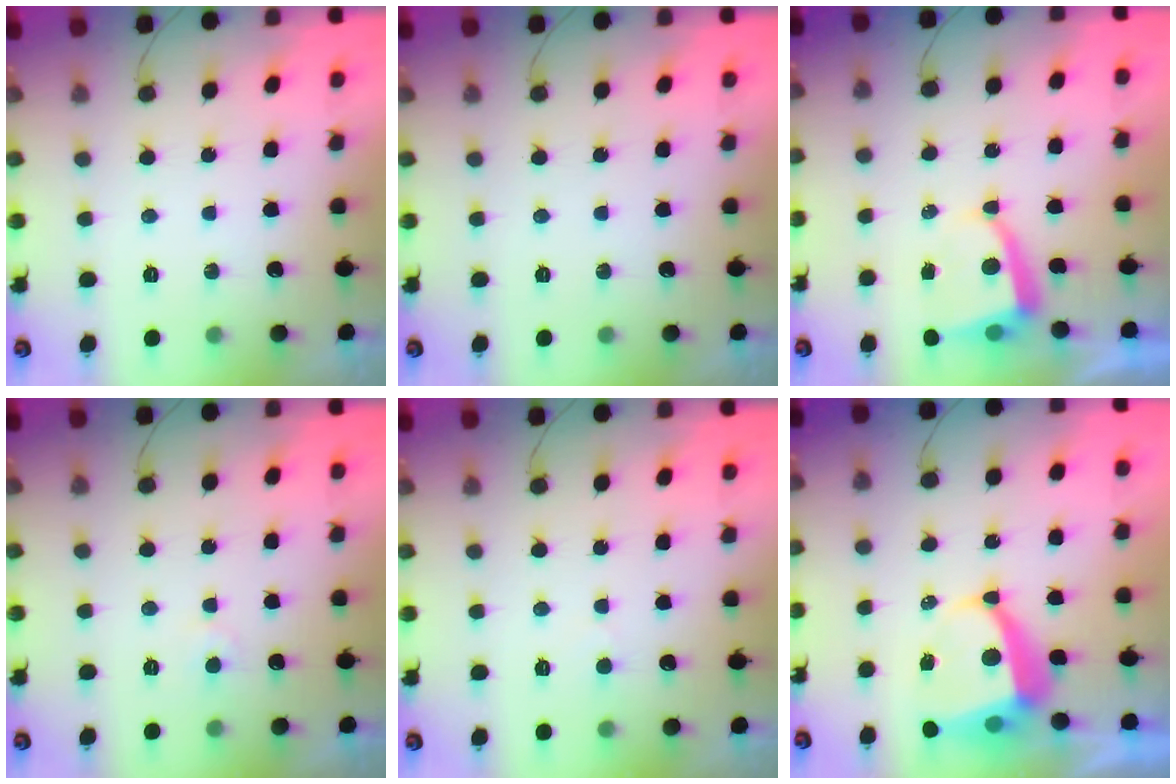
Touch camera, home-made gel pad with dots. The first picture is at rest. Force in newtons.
{"total": 0.0}
{"total": 4.6, "press": 4.6, "slide": 0.5}
{"total": 4.4, "press": 4.4, "slide": 0.4}
{"total": 2.9, "press": 2.9, "slide": 0.3}
{"total": 6.9, "press": 6.9, "slide": 0.9}